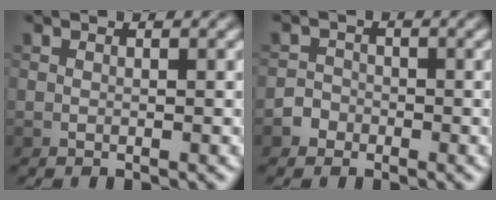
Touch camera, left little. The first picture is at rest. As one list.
[{"total": 2.3, "force": [-1.4, 1.8, 0.2], "torque": [0.013, 0.001, -0.032]}]